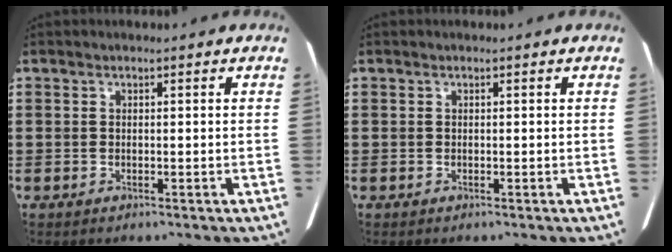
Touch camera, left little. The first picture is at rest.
{"total": 0.0}